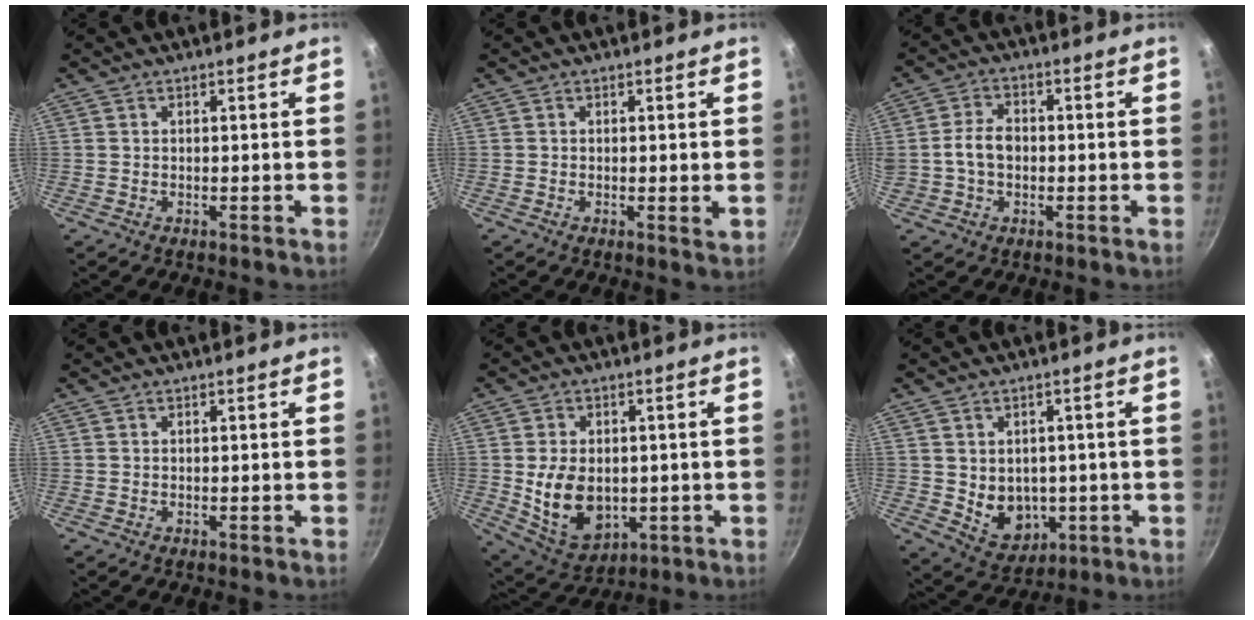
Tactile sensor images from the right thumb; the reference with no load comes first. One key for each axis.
{"total": 1.4, "fx": 0.0, "fy": 0.4, "fz": 1.3, "tx": -0.022, "ty": -0.006, "tz": -0.002}
{"total": 6.1, "fx": -0.5, "fy": 4.4, "fz": 4.2, "tx": -0.066, "ty": 0.019, "tz": -0.014}
{"total": 0.0}
{"total": 12.2, "fx": -0.7, "fy": 8.7, "fz": 8.5, "tx": -0.129, "ty": -0.012, "tz": 0.010}
{"total": 8.6, "fx": -0.5, "fy": 7.0, "fz": 4.9, "tx": -0.050, "ty": -0.009, "tz": 0.014}